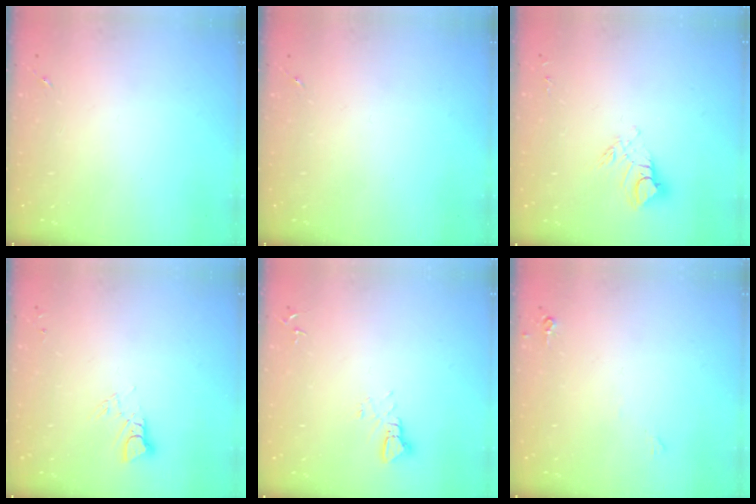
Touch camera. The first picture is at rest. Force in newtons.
{"total": 0.0}
{"total": 10.0, "press": 9.9, "slide": 1.0}
{"total": 3.6, "press": 3.6, "slide": 0.2}
{"total": 3.1, "press": 3.1, "slide": 0.1}
{"total": 3.8, "press": 3.8, "slide": 0.6}